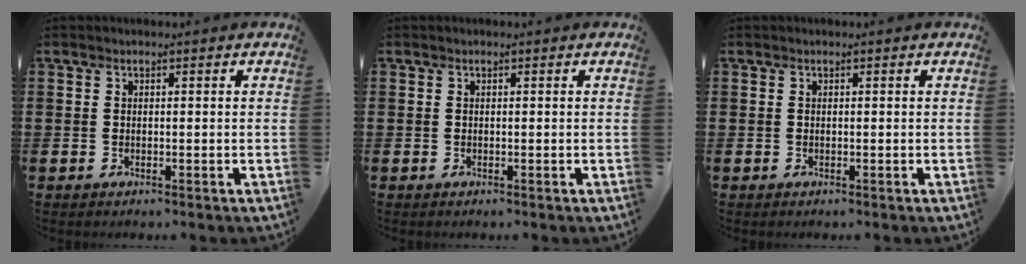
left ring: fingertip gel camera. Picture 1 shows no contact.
{"total": 0.0}
{"total": 0.0}